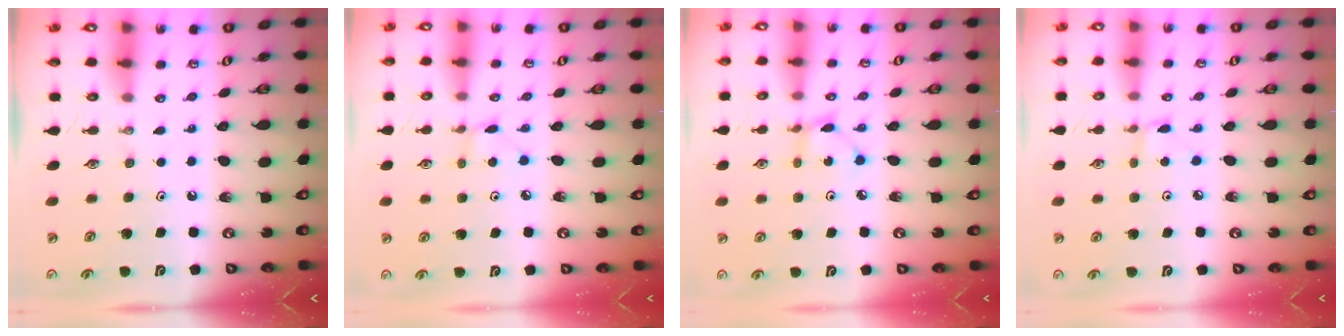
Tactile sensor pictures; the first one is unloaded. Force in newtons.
{"total": 2.6, "press": 2.6, "slide": 0.3}
{"total": 2.2, "press": 2.2, "slide": 0.1}
{"total": 2.2, "press": 2.2, "slide": 0.3}